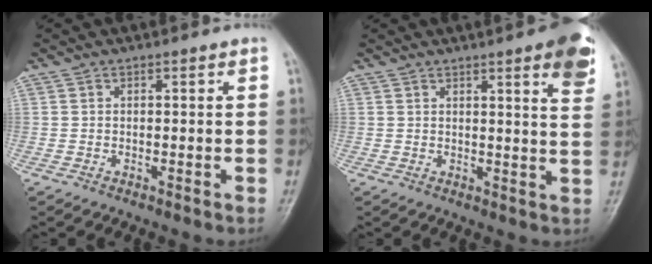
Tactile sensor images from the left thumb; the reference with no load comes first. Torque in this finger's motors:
{"motor_torque": [1.54, 1.06, 1.09, -0.90, 0.02]}